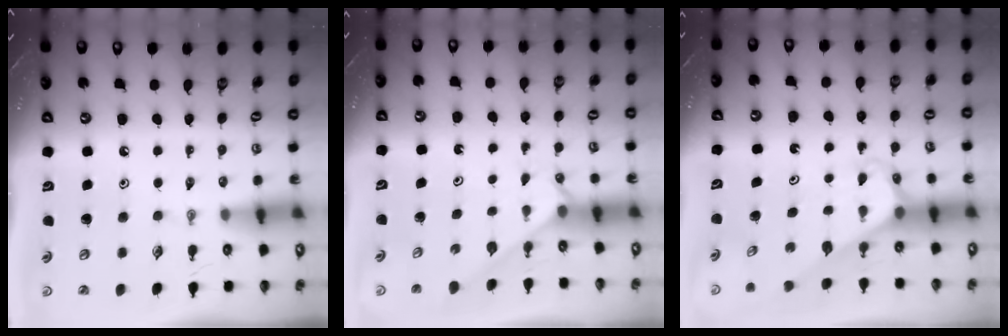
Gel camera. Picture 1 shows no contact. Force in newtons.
{"total": 2.9, "press": 2.8, "slide": 0.3}
{"total": 3.1, "press": 3.1, "slide": 0.2}